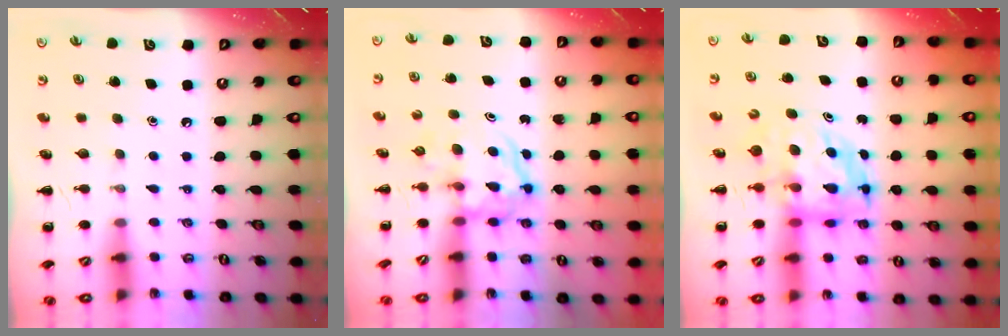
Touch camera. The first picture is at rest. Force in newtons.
{"total": 3.8, "press": 3.7, "slide": 0.4}
{"total": 5.9, "press": 5.7, "slide": 1.6}